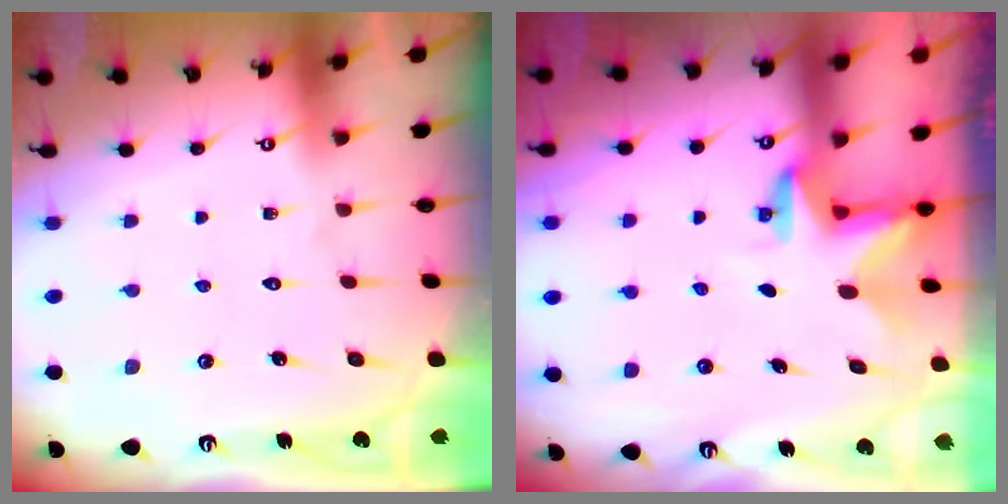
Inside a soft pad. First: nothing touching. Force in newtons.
{"total": 2.9, "press": 2.9, "slide": 0.2}